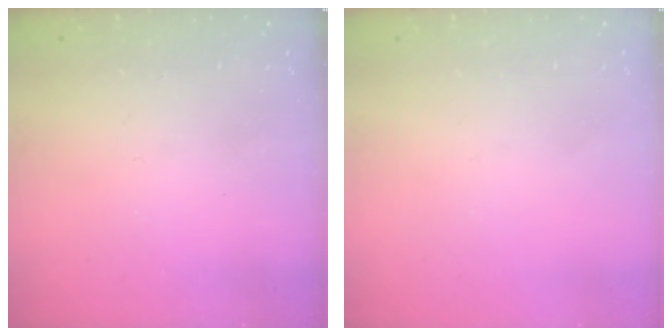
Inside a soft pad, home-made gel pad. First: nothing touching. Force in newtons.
{"total": 0.0}